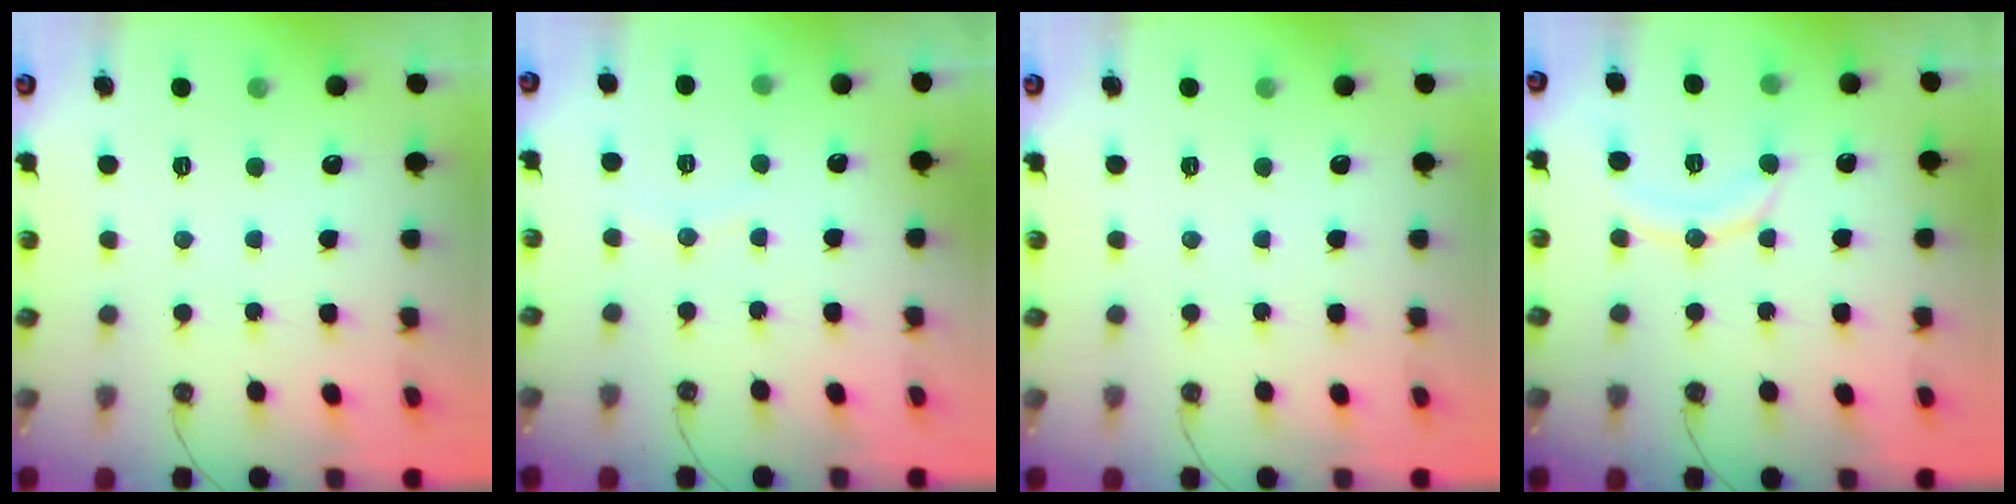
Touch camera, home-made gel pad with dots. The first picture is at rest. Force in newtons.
{"total": 3.4, "press": 3.4, "slide": 0.3}
{"total": 0.0}
{"total": 11.3, "press": 11.2, "slide": 0.8}